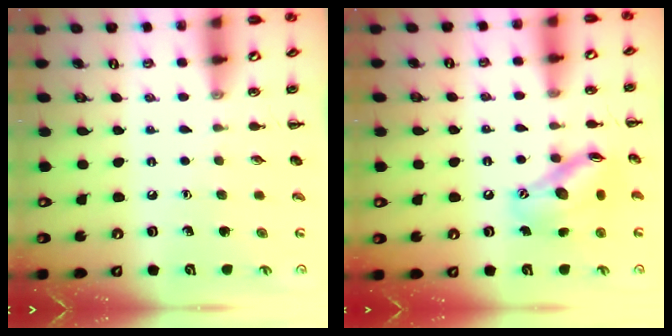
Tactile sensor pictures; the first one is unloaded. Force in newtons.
{"total": 13.9, "press": 13.6, "slide": 2.4}